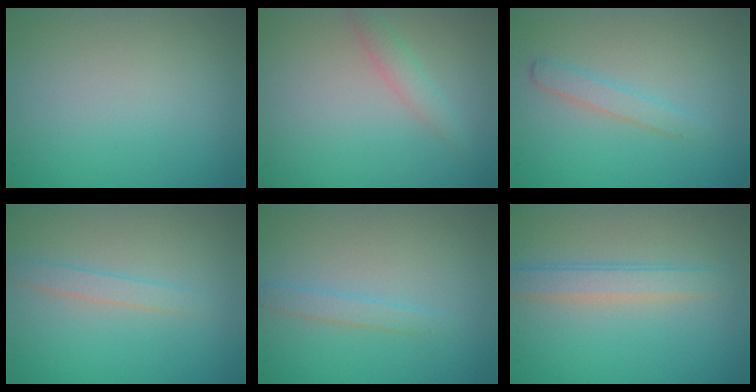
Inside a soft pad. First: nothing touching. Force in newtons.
{"total": 1.7, "press": 1.7, "slide": 0.1}
{"total": 1.6, "press": 1.6, "slide": 0.0}
{"total": 1.5, "press": 1.5, "slide": 0.1}
{"total": 1.3, "press": 1.3, "slide": 0.1}
{"total": 2.7, "press": 2.7, "slide": 0.0}